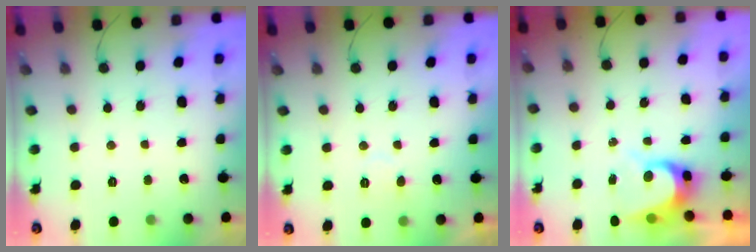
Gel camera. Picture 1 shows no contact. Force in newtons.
{"total": 5.7, "press": 5.6, "slide": 0.4}
{"total": 7.0, "press": 6.9, "slide": 0.8}